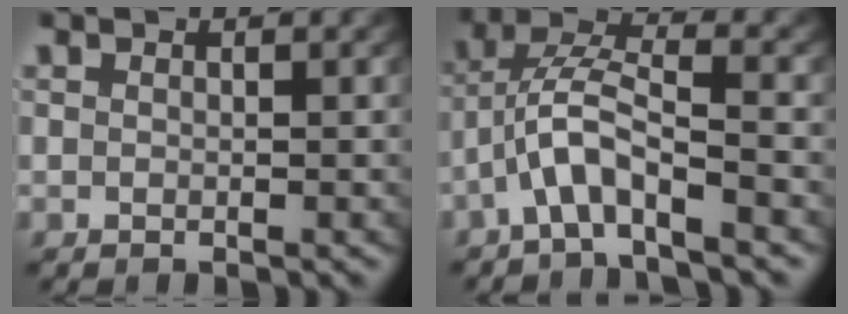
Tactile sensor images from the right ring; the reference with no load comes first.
{"total": 4.9, "force": [-0.7, 2.8, 4.0], "torque": [-0.093, -0.009, -0.018]}